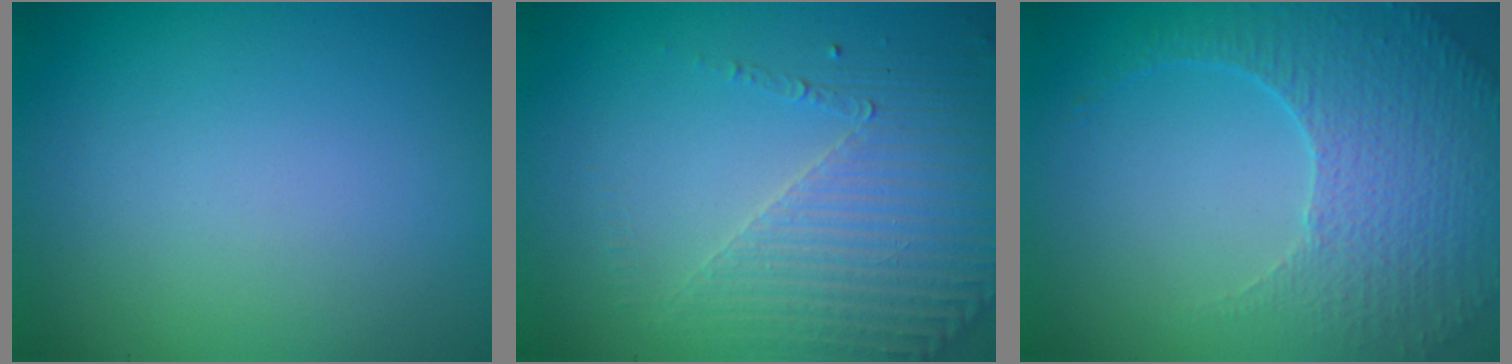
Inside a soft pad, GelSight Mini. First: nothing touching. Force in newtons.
{"total": 4.4, "press": 3.2, "slide": 3.0}
{"total": 5.3, "press": 3.7, "slide": 3.8}